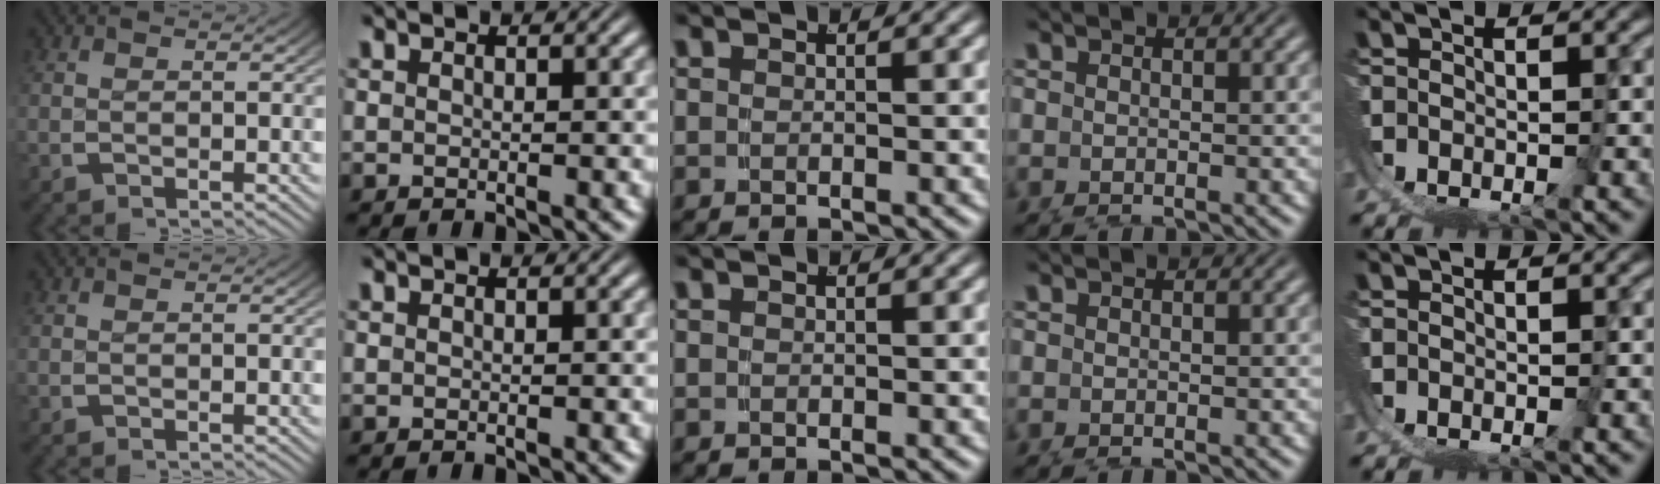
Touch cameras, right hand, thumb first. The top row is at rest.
{}